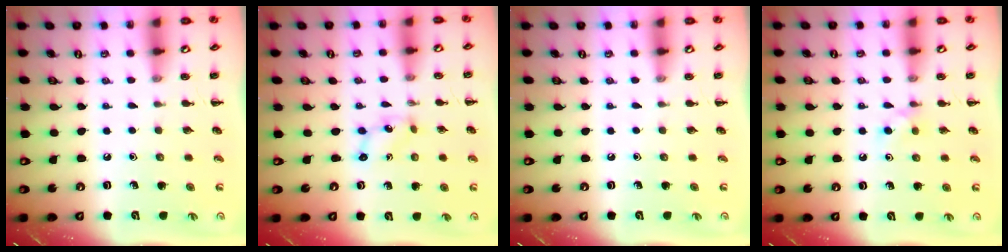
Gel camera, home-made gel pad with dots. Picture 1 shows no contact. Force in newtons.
{"total": 1.7, "press": 1.6, "slide": 0.6}
{"total": 0.0}
{"total": 3.8, "press": 3.6, "slide": 1.1}